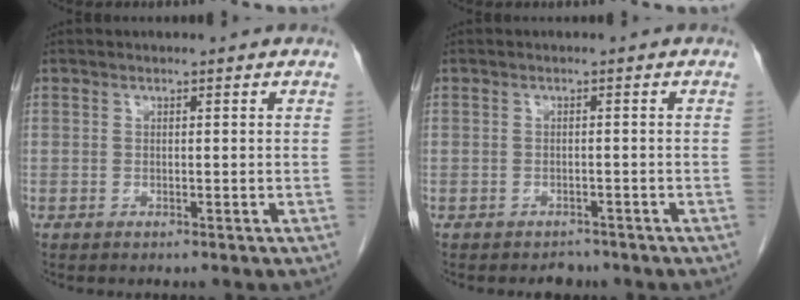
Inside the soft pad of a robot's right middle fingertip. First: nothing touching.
{"total": 1.8, "force": [-1.6, 1.0, 0.1], "torque": [-0.006, 0.001, -0.022]}